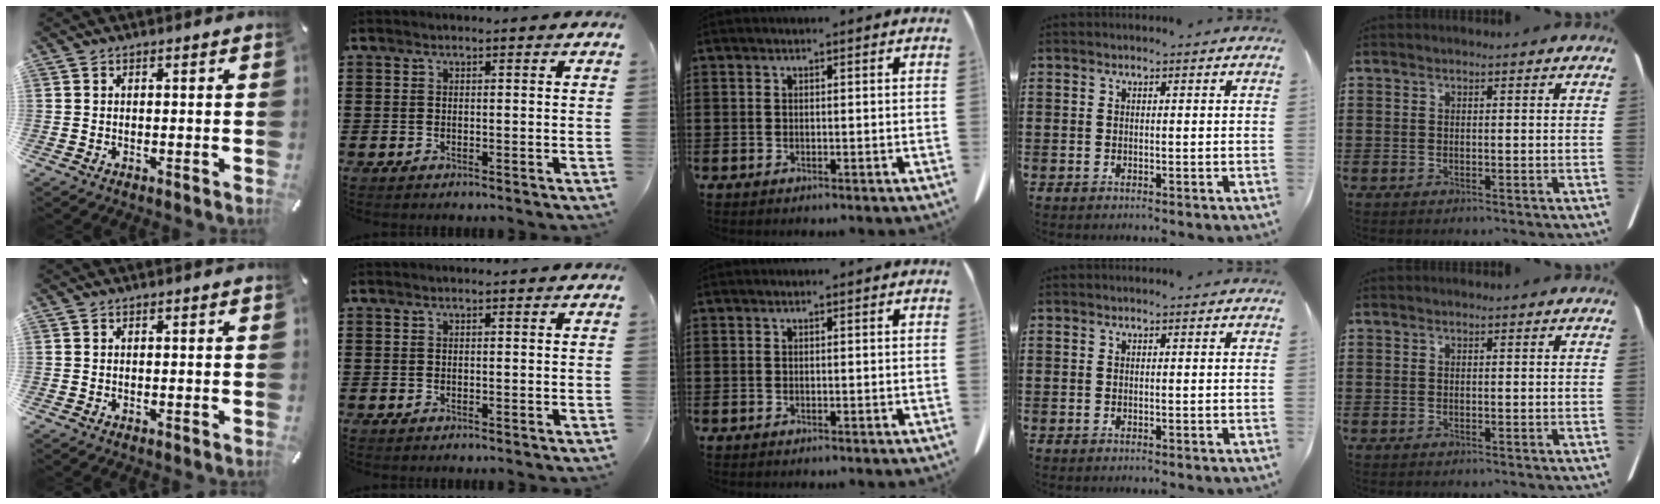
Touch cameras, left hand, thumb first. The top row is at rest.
{}